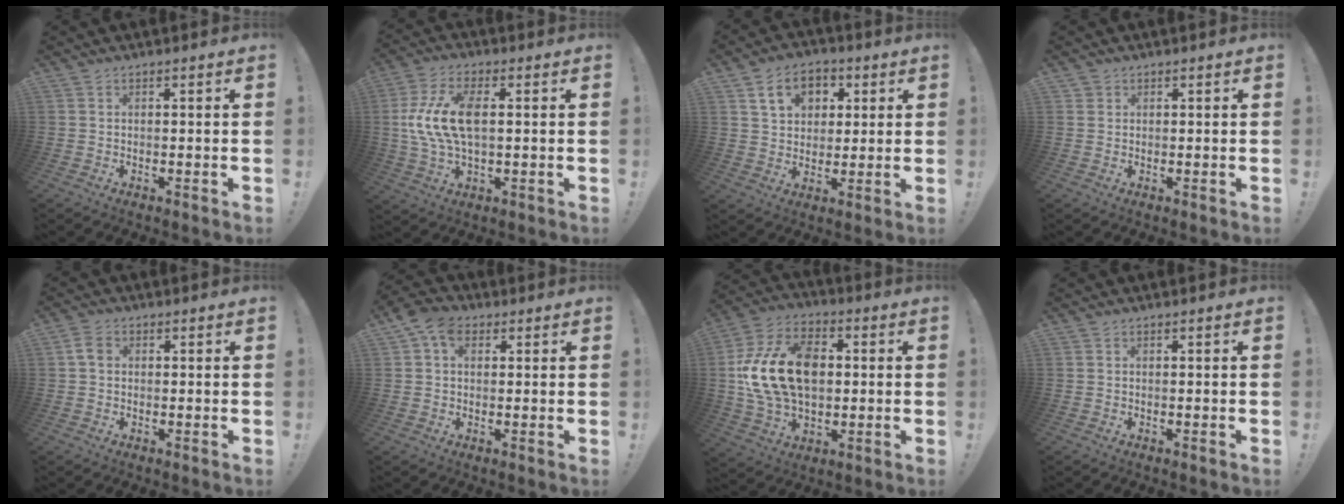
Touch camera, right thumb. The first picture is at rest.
{"total": 14.0, "force": [1.2, 7.4, 11.9], "torque": [-0.237, 0.001, 0.024]}
{"total": 10.5, "force": [4.2, 8.1, 5.2], "torque": [-0.071, -0.007, 0.081]}
{"total": 1.2, "force": [0.7, 1.0, 0.1], "torque": [0.004, -0.002, 0.013]}
{"total": 4.1, "force": [0.6, 3.2, 2.5], "torque": [-0.042, 0.008, 0.013]}
{"total": 6.3, "force": [2.4, 4.4, 3.8], "torque": [-0.063, 0.000, 0.045]}
{"total": 21.9, "force": [1.8, 15.2, 15.6], "torque": [-0.267, 0.008, 0.043]}
{"total": 0.0}